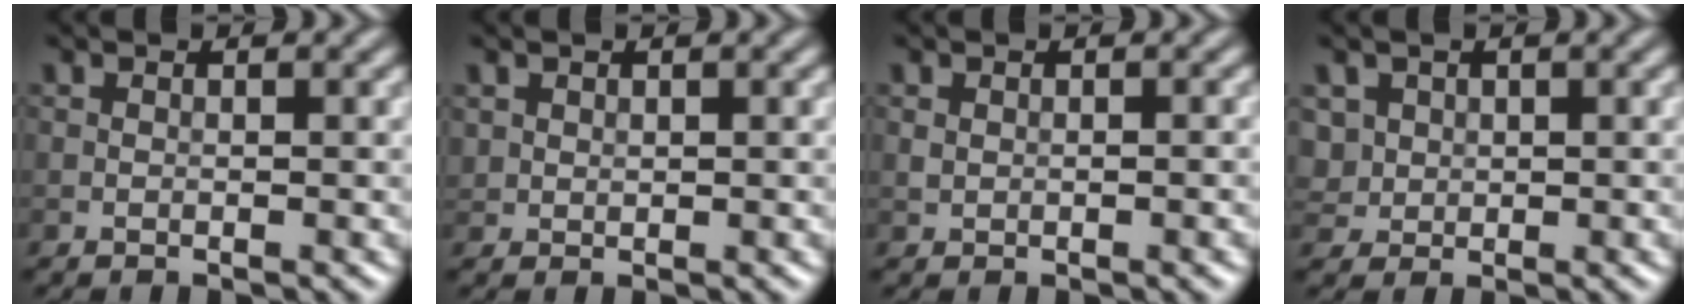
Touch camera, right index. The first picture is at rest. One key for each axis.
{"total": 0.8, "fx": 0.5, "fy": 0.6, "fz": 0.0, "tx": 0.000, "ty": -0.003, "tz": 0.015}
{"total": 1.1, "fx": -0.1, "fy": 0.6, "fz": 0.9, "tx": -0.016, "ty": -0.001, "tz": 0.002}
{"total": 2.5, "fx": 0.9, "fy": 2.1, "fz": 0.8, "tx": -0.026, "ty": 0.002, "tz": 0.035}